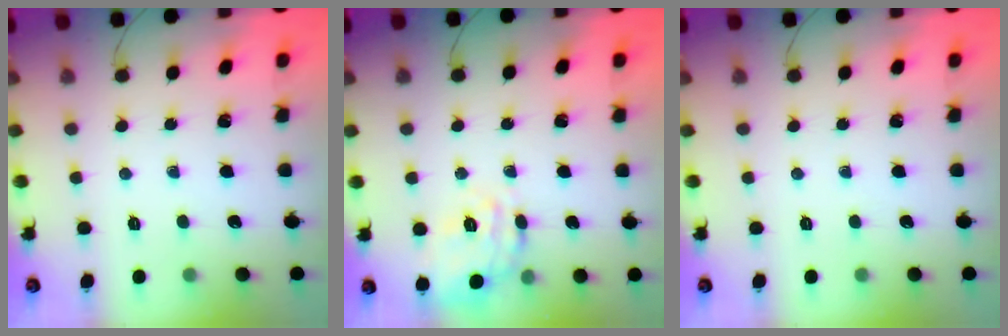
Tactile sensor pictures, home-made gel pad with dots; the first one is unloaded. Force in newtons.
{"total": 11.1, "press": 11.1, "slide": 0.6}
{"total": 0.0}